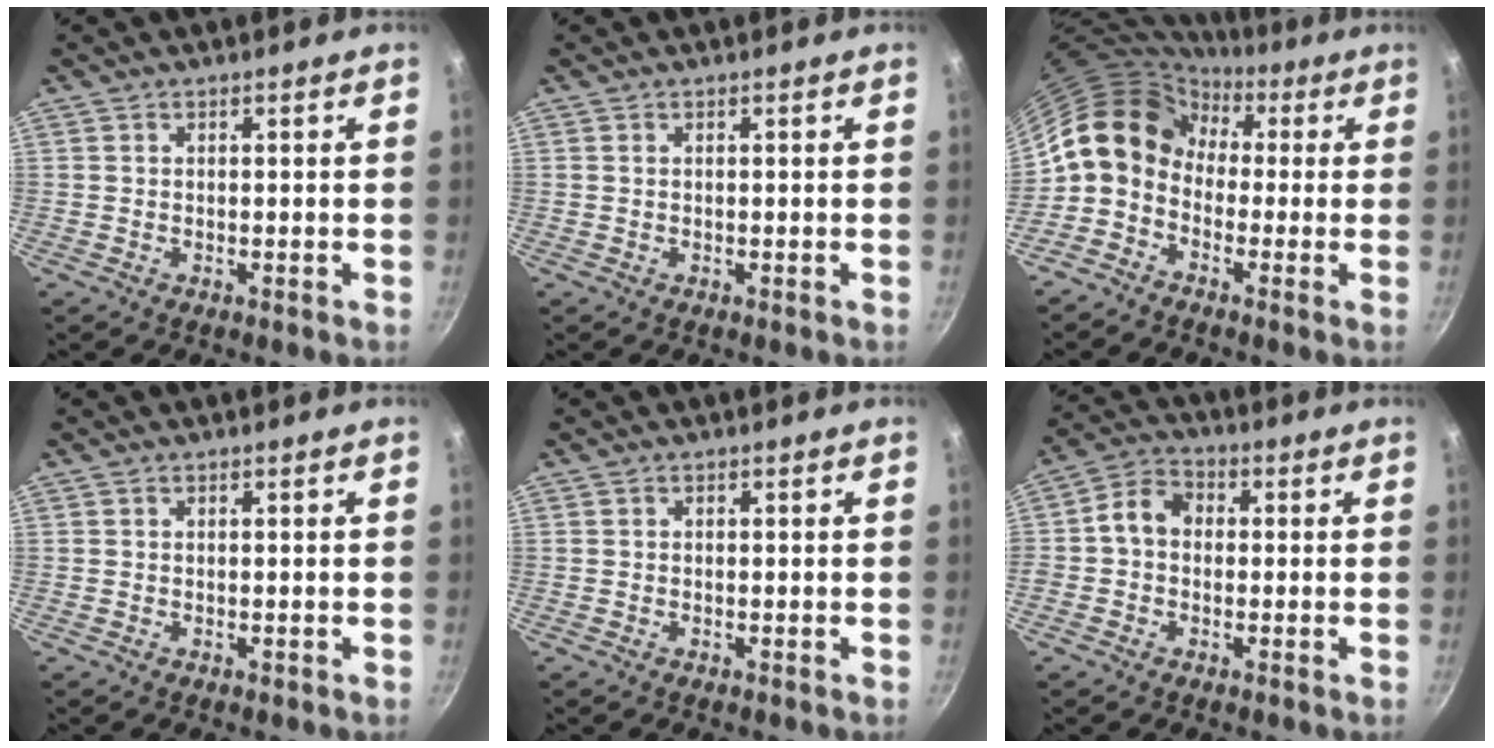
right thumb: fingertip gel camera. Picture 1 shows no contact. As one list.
[{"total": 0.0}, {"total": 11.6, "force": [0.5, 9.3, 6.9], "torque": [-0.092, 0.035, -0.019]}, {"total": 0.0}, {"total": 0.0}, {"total": 6.5, "force": [0.0, 5.3, 3.8], "torque": [-0.046, 0.020, -0.020]}]